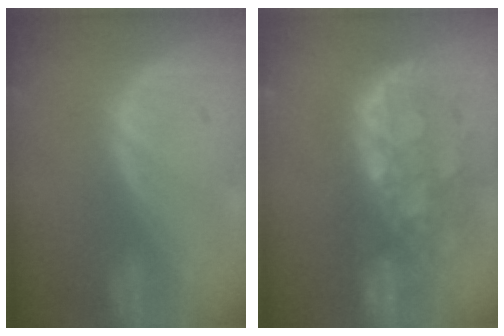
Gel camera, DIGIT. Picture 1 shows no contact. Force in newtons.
{"total": 11.1, "press": 9.7, "slide": 5.4}